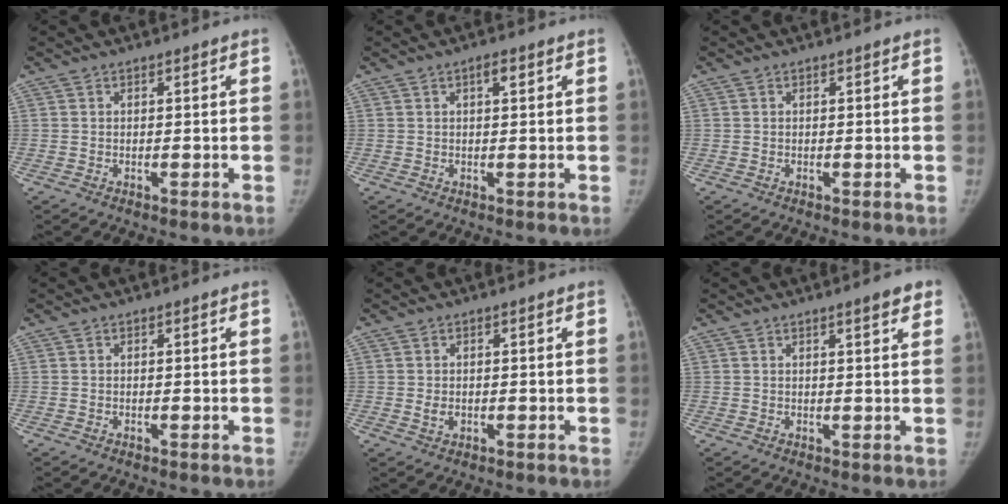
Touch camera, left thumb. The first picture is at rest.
{"total": 2.0, "force": [0.9, 0.7, 1.7], "torque": [-0.026, 0.000, 0.012]}
{"total": 0.0}
{"total": 0.0}
{"total": 1.8, "force": [-0.2, 1.3, 1.1], "torque": [-0.016, 0.000, -0.002]}
{"total": 3.5, "force": [2.2, 0.5, 2.7], "torque": [-0.029, -0.008, 0.027]}